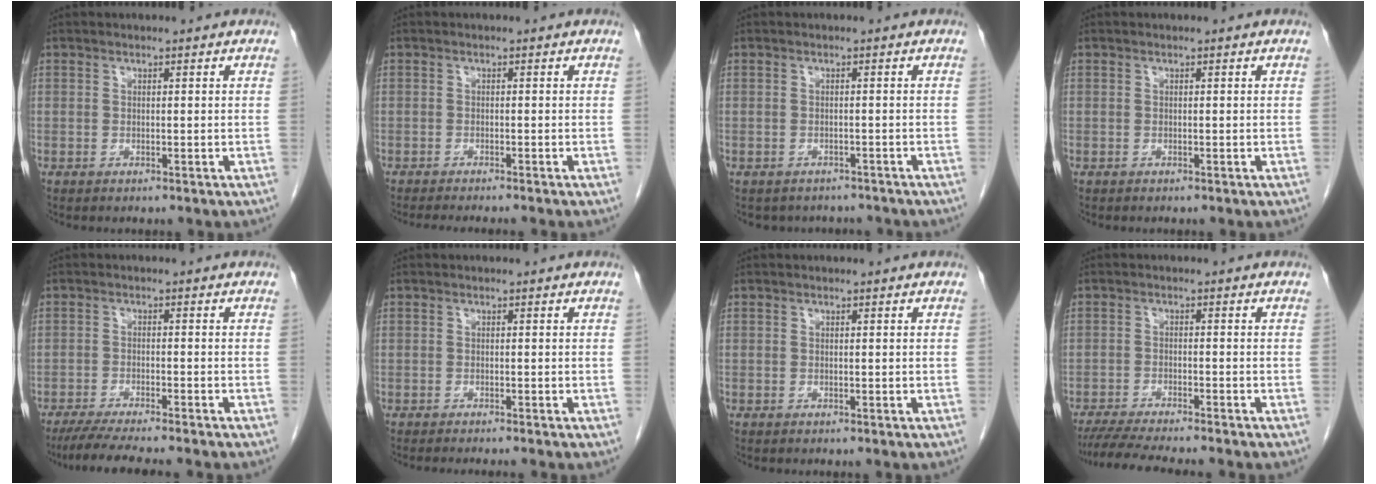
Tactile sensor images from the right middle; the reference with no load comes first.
{"total": 5.4, "force": [-4.8, -0.2, 2.6], "torque": [-0.022, -0.010, -0.070]}
{"total": 5.6, "force": [-4.9, 2.6, 0.5], "torque": [-0.002, 0.008, -0.054]}
{"total": 0.0}
{"total": 8.7, "force": [-7.5, -0.4, 4.3], "torque": [-0.057, -0.022, -0.120]}
{"total": 4.0, "force": [-3.5, -0.4, 1.8], "torque": [-0.015, -0.005, -0.050]}
{"total": 0.0}
{"total": 9.9, "force": [-8.8, -0.1, 4.6], "torque": [-0.063, -0.018, -0.140]}